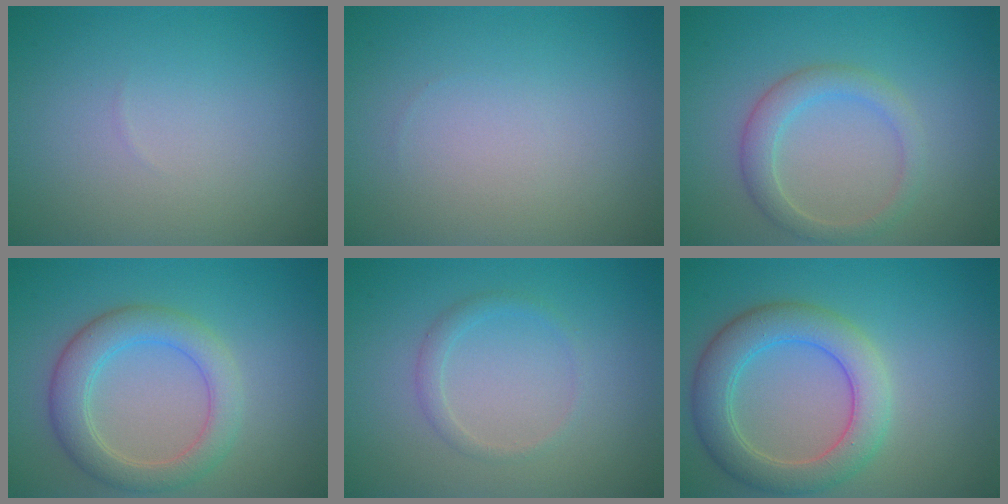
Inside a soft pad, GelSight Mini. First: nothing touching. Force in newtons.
{"total": 0.0}
{"total": 2.7, "press": 2.7, "slide": 0.2}
{"total": 4.4, "press": 4.4, "slide": 0.1}
{"total": 1.3, "press": 1.3, "slide": 0.1}
{"total": 5.5, "press": 5.4, "slide": 0.3}